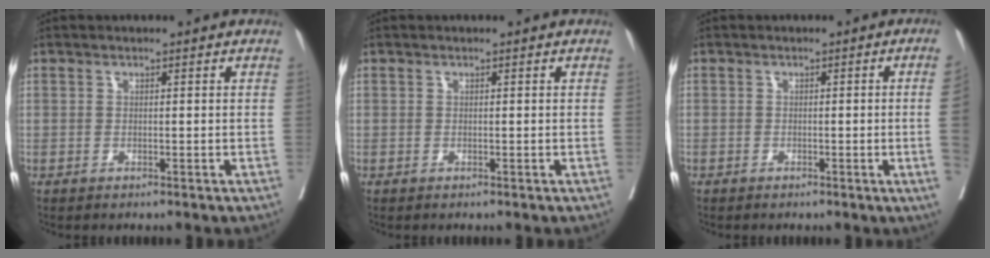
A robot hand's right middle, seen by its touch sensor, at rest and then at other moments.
{"total": 0.0}
{"total": 3.3, "force": [-0.5, -1.4, 2.9], "torque": [-0.033, -0.004, -0.007]}